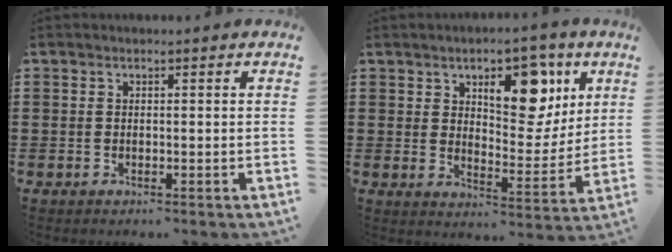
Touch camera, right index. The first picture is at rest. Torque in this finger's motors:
{"motor_torque": [0.38, 0.12, 0.37, 0.13]}